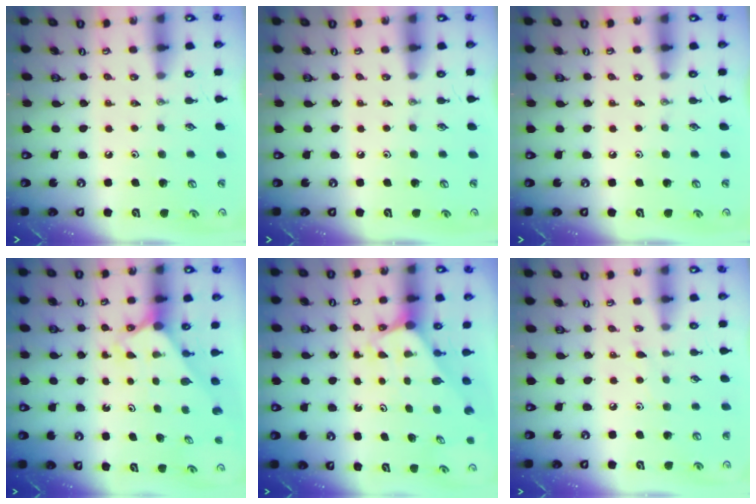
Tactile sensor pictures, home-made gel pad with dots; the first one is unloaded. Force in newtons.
{"total": 0.0}
{"total": 0.0}
{"total": 2.0, "press": 2.0, "slide": 0.2}
{"total": 1.9, "press": 1.9, "slide": 0.1}
{"total": 5.1, "press": 5.0, "slide": 0.6}